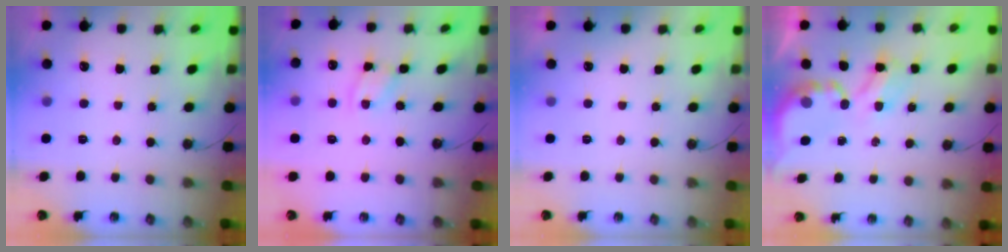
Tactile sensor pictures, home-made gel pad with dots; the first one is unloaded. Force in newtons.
{"total": 2.9, "press": 2.9, "slide": 0.4}
{"total": 0.0}
{"total": 3.8, "press": 3.8, "slide": 0.2}